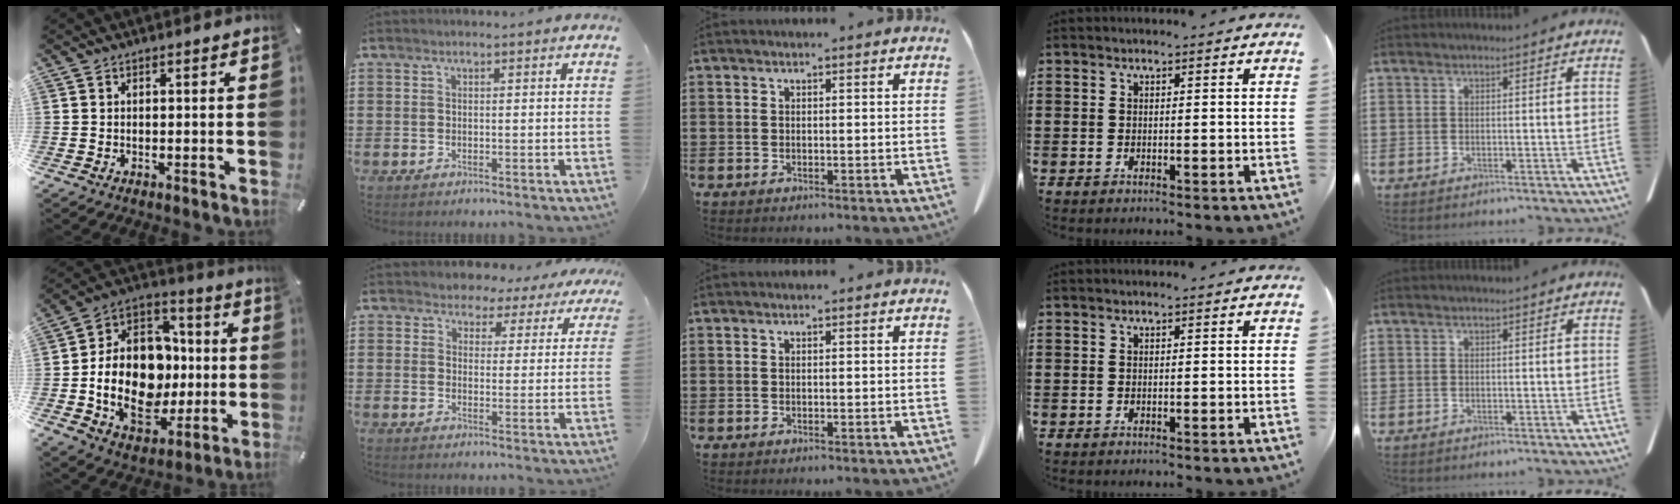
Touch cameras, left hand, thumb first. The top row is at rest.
{"thumb": {"total": 19.8, "force": [-1.9, 15.3, 12.4], "torque": [-0.256, -0.011, -0.024]}, "index": {"total": 3.7, "force": [3.1, 2.1, 0.2], "torque": [-0.019, -0.013, 0.050]}}